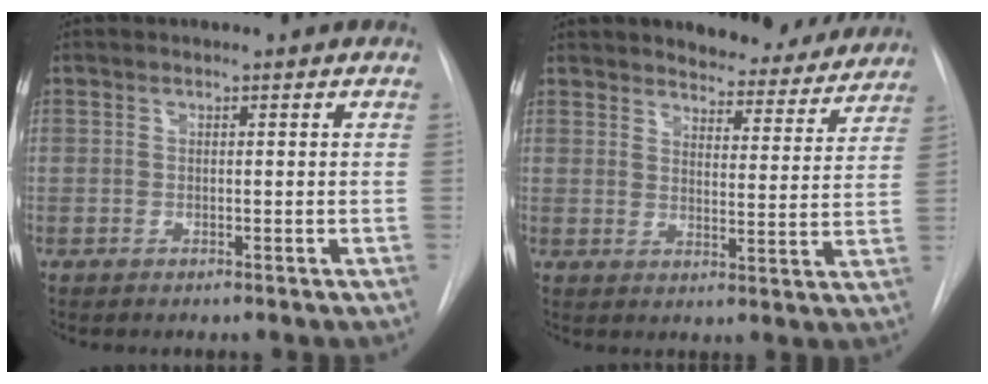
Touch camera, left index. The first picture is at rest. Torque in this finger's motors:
{"motor_torque": [0.24, -0.61, 0.73, 0.13]}